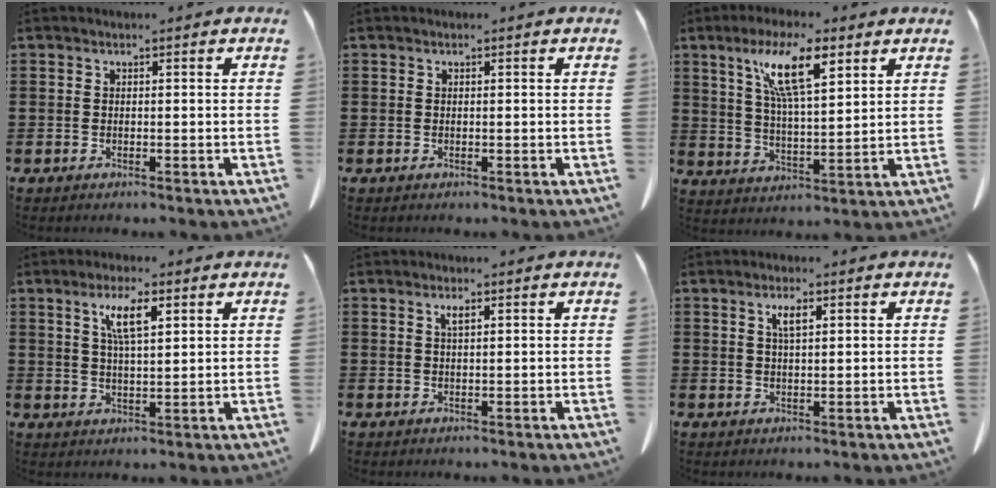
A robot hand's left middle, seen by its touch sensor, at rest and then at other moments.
{"total": 0.0}
{"total": 10.4, "force": [6.1, 2.6, 8.0], "torque": [-0.169, -0.001, 0.105]}
{"total": 5.8, "force": [2.8, 1.5, 4.8], "torque": [-0.104, 0.009, 0.046]}
{"total": 1.5, "force": [0.8, 0.3, 1.3], "torque": [-0.028, 0.000, 0.014]}
{"total": 2.7, "force": [1.2, 0.7, 2.3], "torque": [-0.041, 0.001, 0.017]}